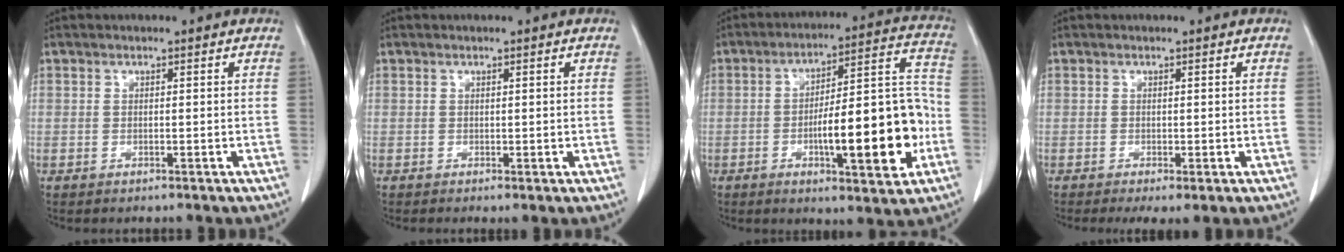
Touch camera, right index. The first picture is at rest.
{"total": 0.6, "force": [0.1, 0.1, 0.6], "torque": [-0.014, 0.001, 0.007]}
{"total": 17.6, "force": [-4.6, 3.7, 16.6], "torque": [-0.246, 0.022, -0.062]}
{"total": 2.9, "force": [-1.0, 0.7, 2.6], "torque": [-0.043, -0.007, -0.007]}